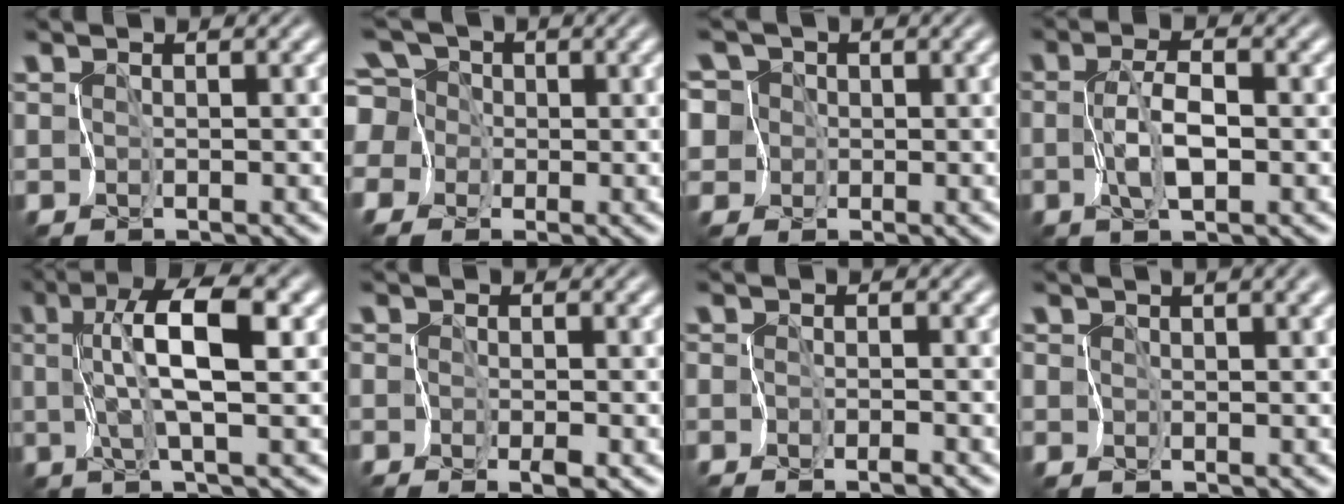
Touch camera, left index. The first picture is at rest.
{"total": 8.7, "force": [1.5, 7.8, 3.4], "torque": [-0.088, 0.033, -0.011]}
{"total": 8.1, "force": [2.9, 6.8, 3.3], "torque": [-0.068, 0.042, 0.007]}
{"total": 2.6, "force": [-0.5, 0.7, 2.4], "torque": [-0.055, -0.002, -0.008]}
{"total": 5.5, "force": [1.0, 0.6, 5.4], "torque": [-0.095, 0.008, 0.012]}
{"total": 1.4, "force": [-1.0, 0.3, 0.9], "torque": [-0.018, -0.007, -0.020]}
{"total": 1.3, "force": [-1.3, -0.2, 0.2], "torque": [-0.006, -0.004, -0.026]}
{"total": 3.9, "force": [1.5, 1.8, 3.2], "torque": [-0.040, 0.006, 0.016]}